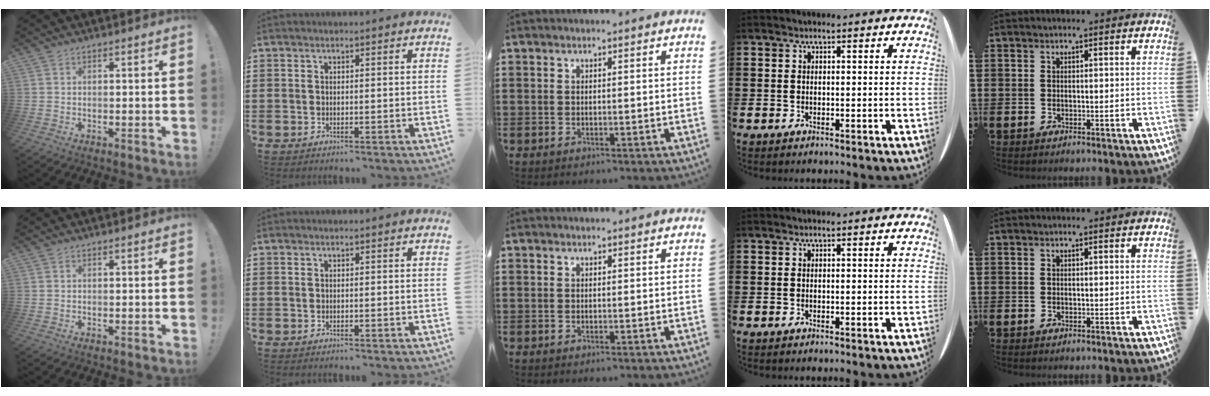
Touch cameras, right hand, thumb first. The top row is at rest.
{}